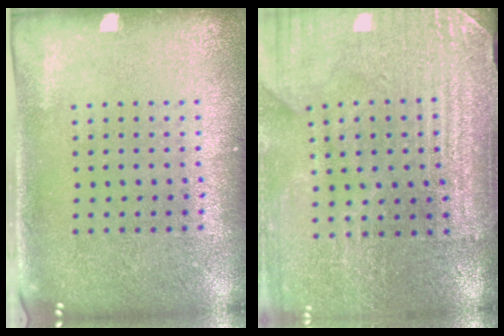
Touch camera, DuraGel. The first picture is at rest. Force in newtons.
{"total": 3.4, "press": 3.3, "slide": 0.6}